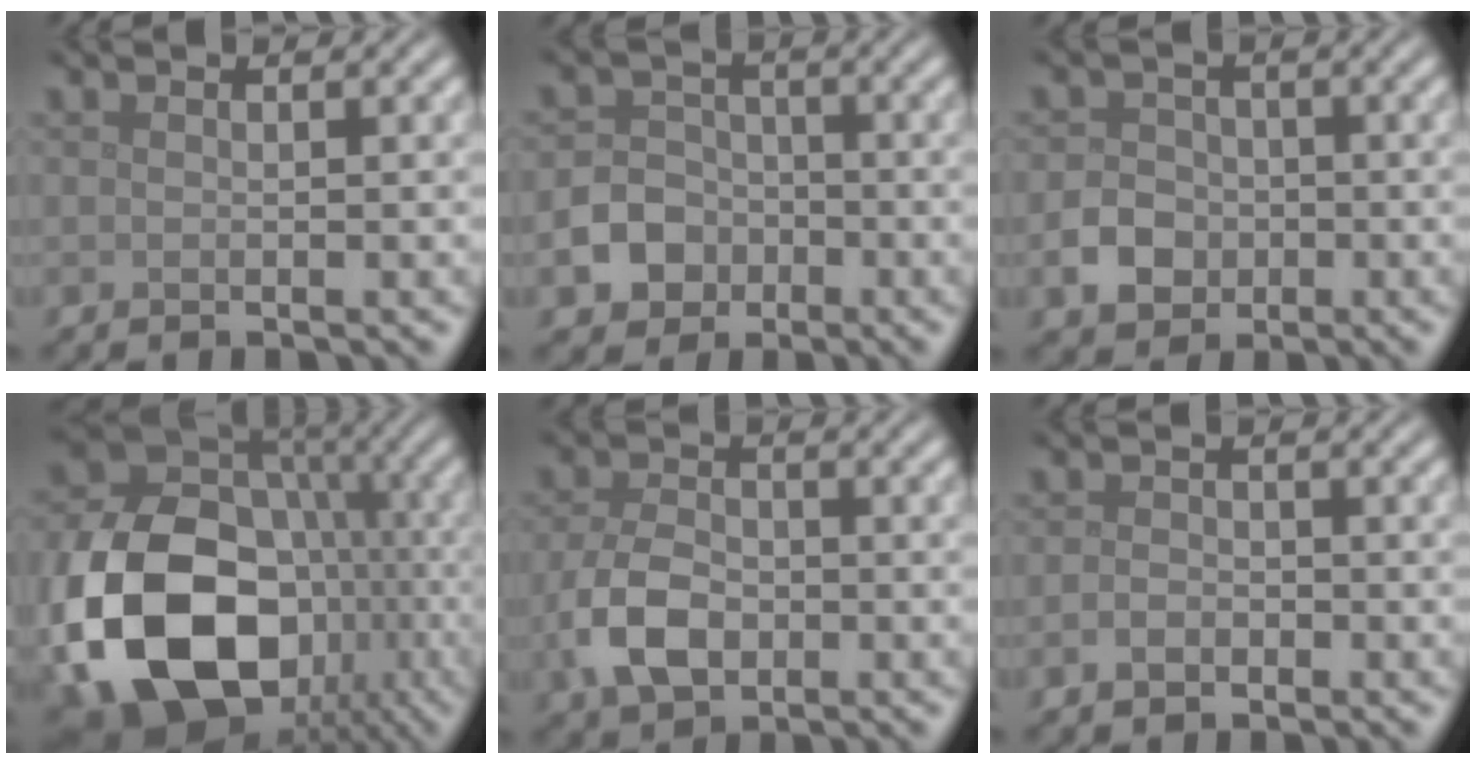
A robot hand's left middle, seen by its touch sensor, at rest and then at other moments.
{"total": 4.3, "force": [-1.9, 3.6, 1.4], "torque": [-0.008, -0.001, -0.049]}
{"total": 3.2, "force": [-1.0, 2.7, 1.4], "torque": [-0.021, 0.001, -0.022]}
{"total": 17.5, "force": [-5.3, 12.9, 10.7], "torque": [-0.220, -0.032, -0.089]}
{"total": 4.9, "force": [-1.4, 3.3, 3.4], "torque": [-0.077, -0.005, -0.029]}
{"total": 1.4, "force": [-0.7, 1.0, 0.7], "torque": [-0.013, 0.000, -0.016]}